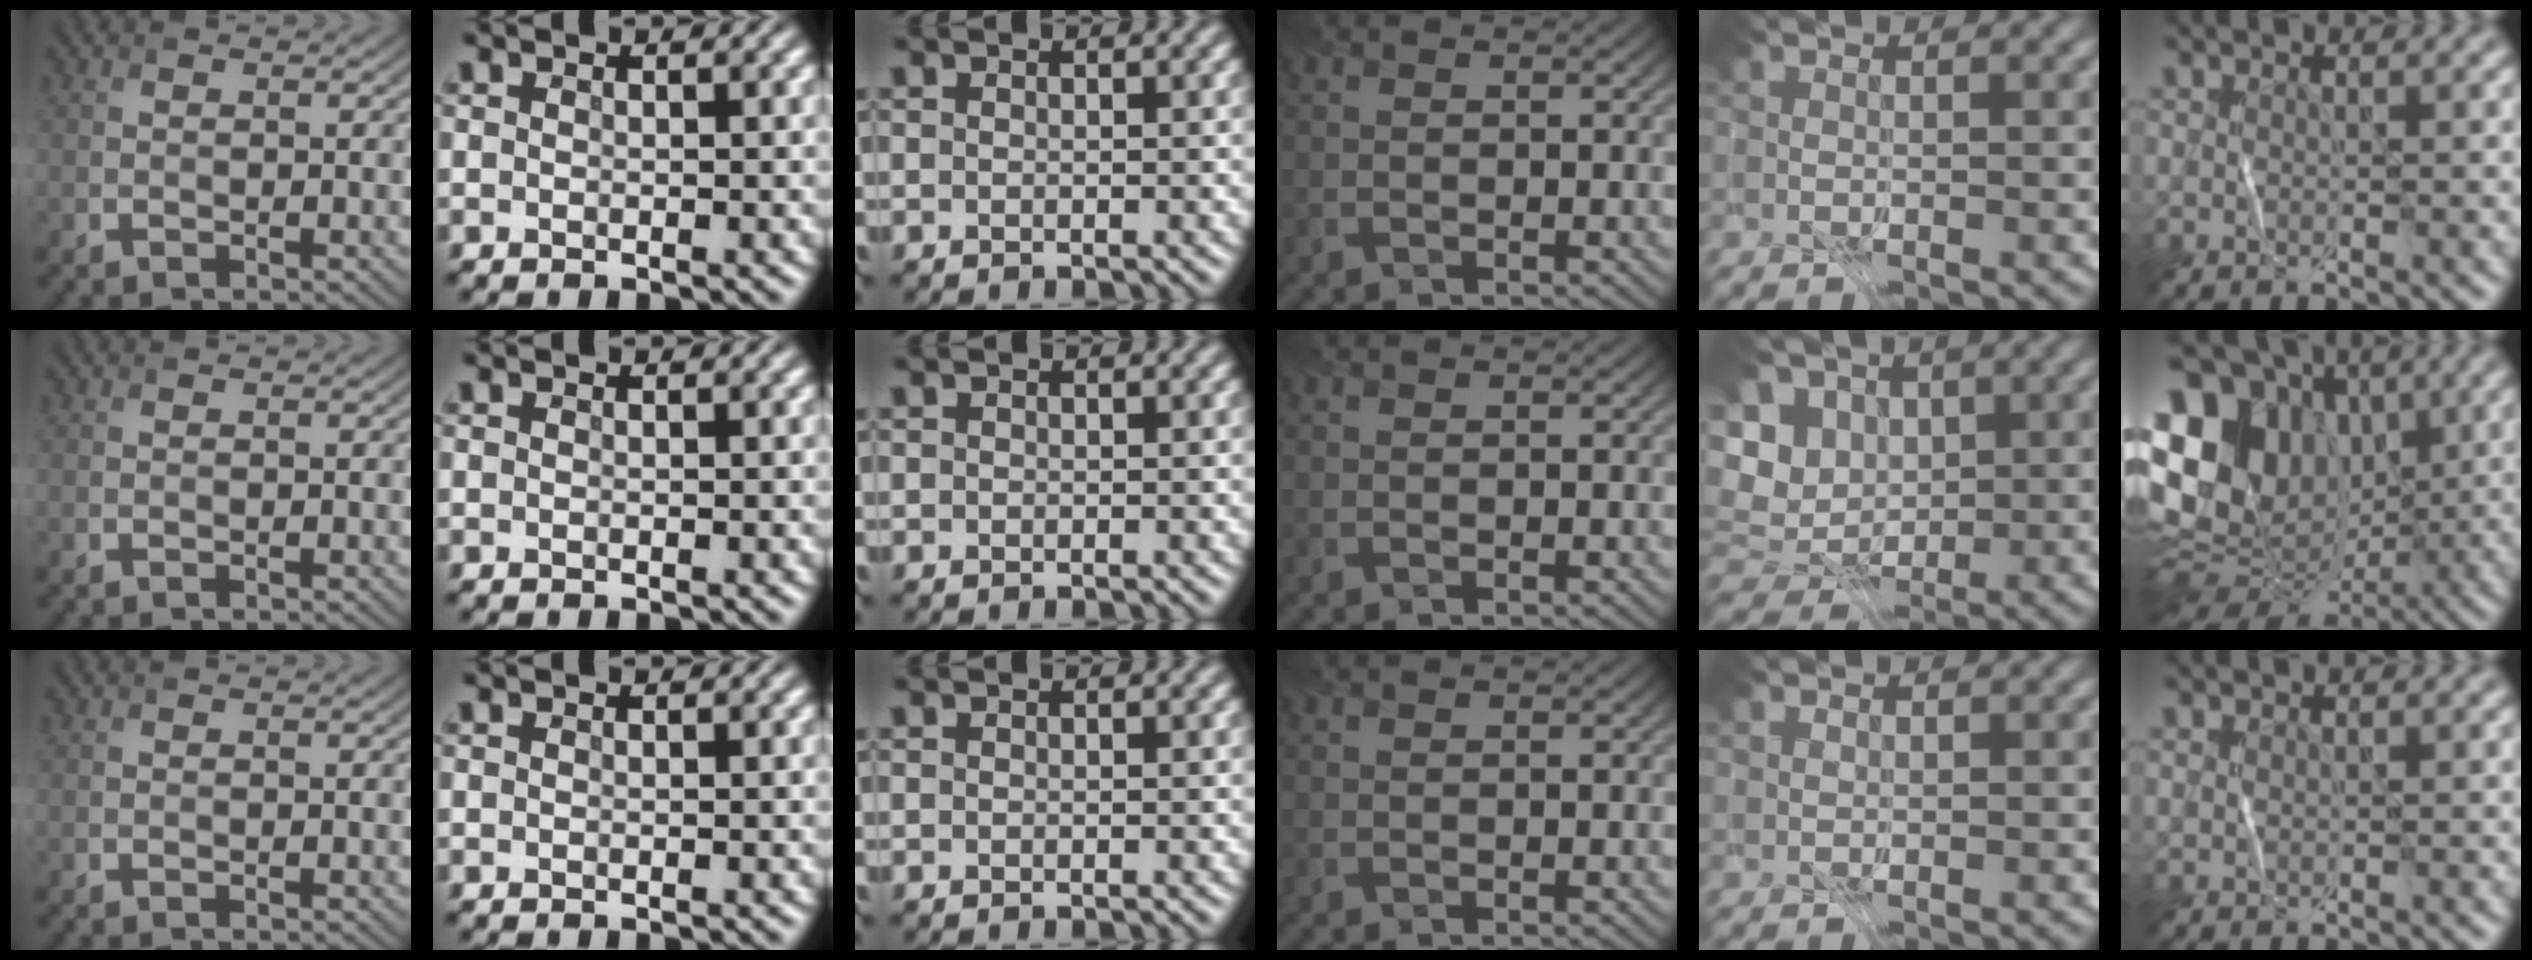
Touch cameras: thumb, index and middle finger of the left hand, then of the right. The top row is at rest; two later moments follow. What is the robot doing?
{"motion": "fold", "object": "file"}